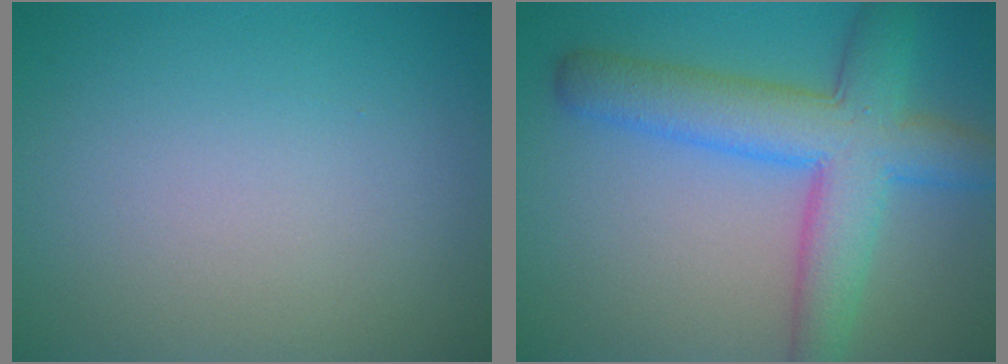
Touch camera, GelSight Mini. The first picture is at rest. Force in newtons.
{"total": 7.9, "press": 7.9, "slide": 0.2}